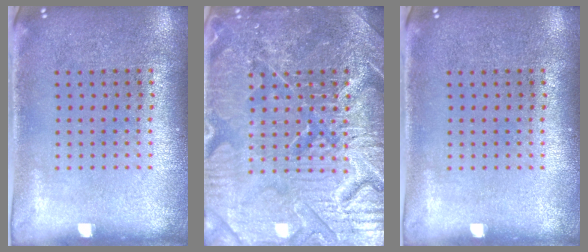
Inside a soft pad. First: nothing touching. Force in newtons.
{"total": 7.9, "press": 7.8, "slide": 1.0}
{"total": 0.0}